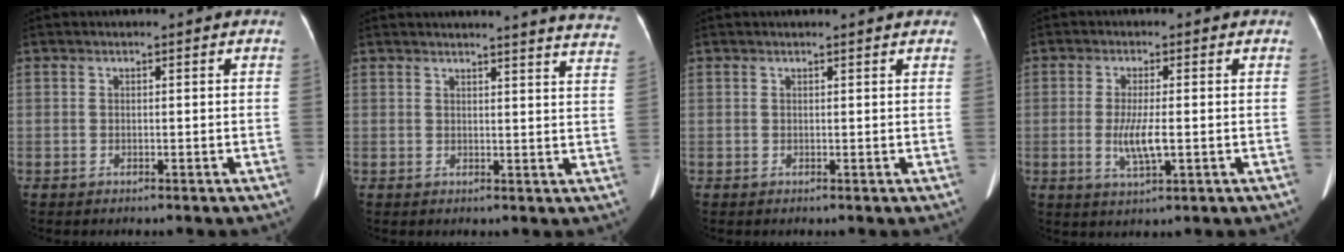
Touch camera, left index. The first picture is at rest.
{"total": 16.9, "force": [16.4, 0.3, 4.3], "torque": [-0.045, -0.082, 0.161]}
{"total": 5.1, "force": [4.8, 0.8, 1.6], "torque": [-0.017, 0.010, 0.037]}
{"total": 5.2, "force": [-0.8, 0.9, 5.0], "torque": [-0.107, -0.011, -0.014]}